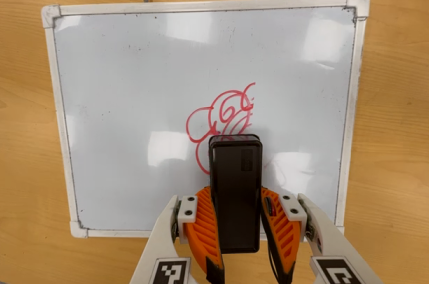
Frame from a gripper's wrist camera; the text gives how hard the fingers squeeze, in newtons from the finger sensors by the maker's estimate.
{"total": 7.5, "left": 6.5, "right": 8.6}